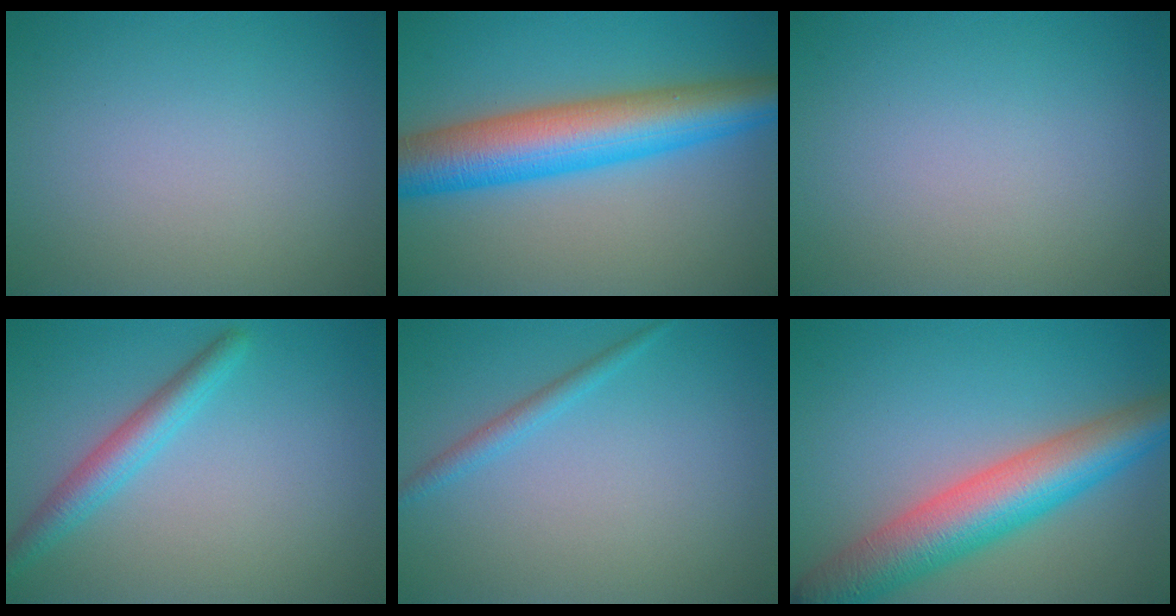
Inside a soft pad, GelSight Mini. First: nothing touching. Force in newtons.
{"total": 9.6, "press": 9.6, "slide": 0.1}
{"total": 0.0}
{"total": 3.1, "press": 3.1, "slide": 0.2}
{"total": 1.5, "press": 1.5, "slide": 0.1}
{"total": 8.7, "press": 8.7, "slide": 0.2}